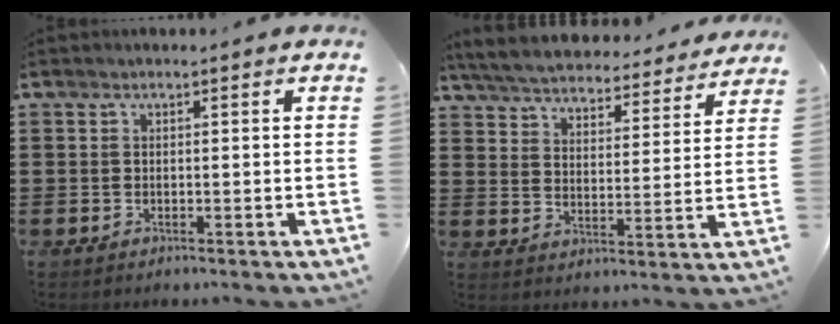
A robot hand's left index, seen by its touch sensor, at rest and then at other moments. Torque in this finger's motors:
{"motor_torque": [1.10, -1.04, 1.05, 0.16]}